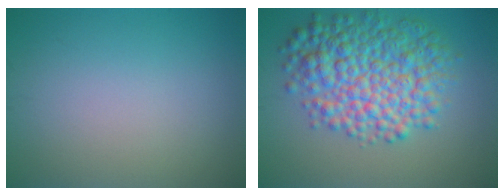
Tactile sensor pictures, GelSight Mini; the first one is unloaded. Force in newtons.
{"total": 8.6, "press": 8.6, "slide": 0.0}